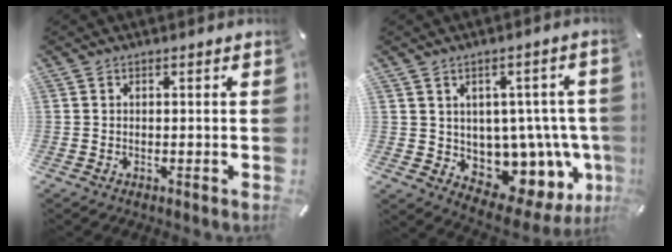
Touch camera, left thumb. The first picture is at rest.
{"total": 8.4, "force": [-0.1, 7.2, 4.4], "torque": [-0.055, -0.034, 0.019]}